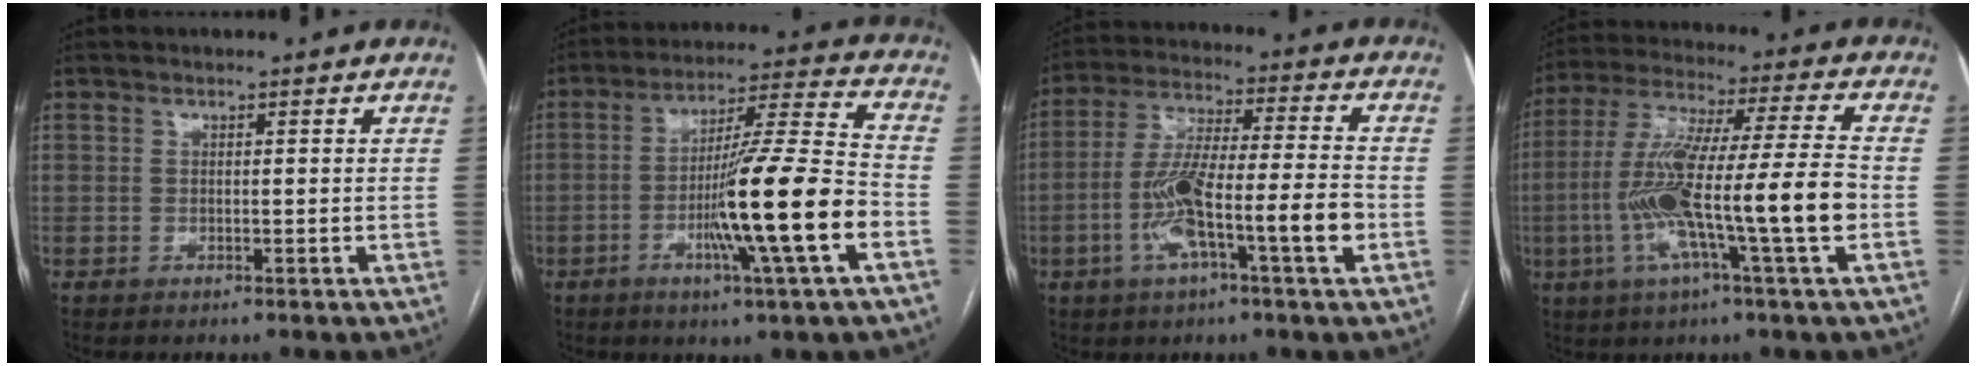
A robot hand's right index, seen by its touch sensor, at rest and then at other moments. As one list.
[{"total": 16.5, "force": [-5.1, -1.0, 15.7], "torque": [-0.266, -0.006, -0.090]}, {"total": 13.5, "force": [-4.4, 0.8, 12.8], "torque": [-0.240, 0.007, -0.082]}, {"total": 17.5, "force": [-4.2, -0.2, 17.0], "torque": [-0.324, 0.004, -0.082]}]